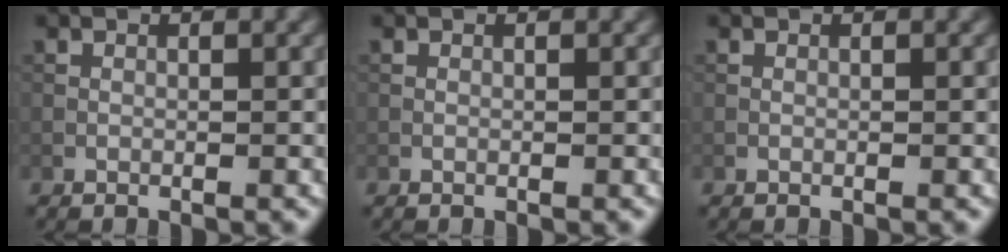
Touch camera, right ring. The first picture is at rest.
{"total": 0.0}
{"total": 0.0}